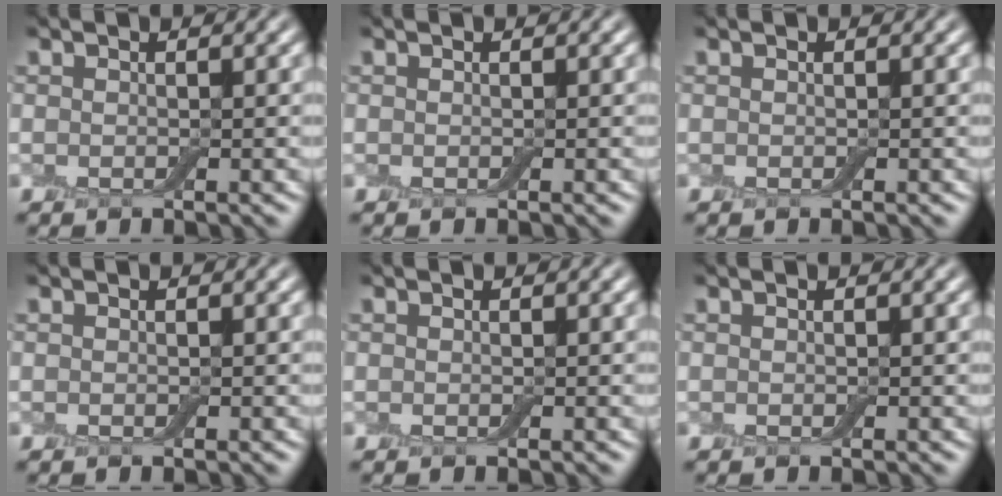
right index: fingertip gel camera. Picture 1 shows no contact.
{"total": 0.0}
{"total": 0.0}
{"total": 0.0}
{"total": 0.0}
{"total": 0.0}